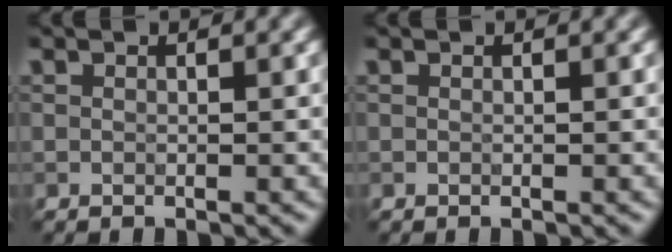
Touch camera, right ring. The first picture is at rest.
{"total": 0.0}